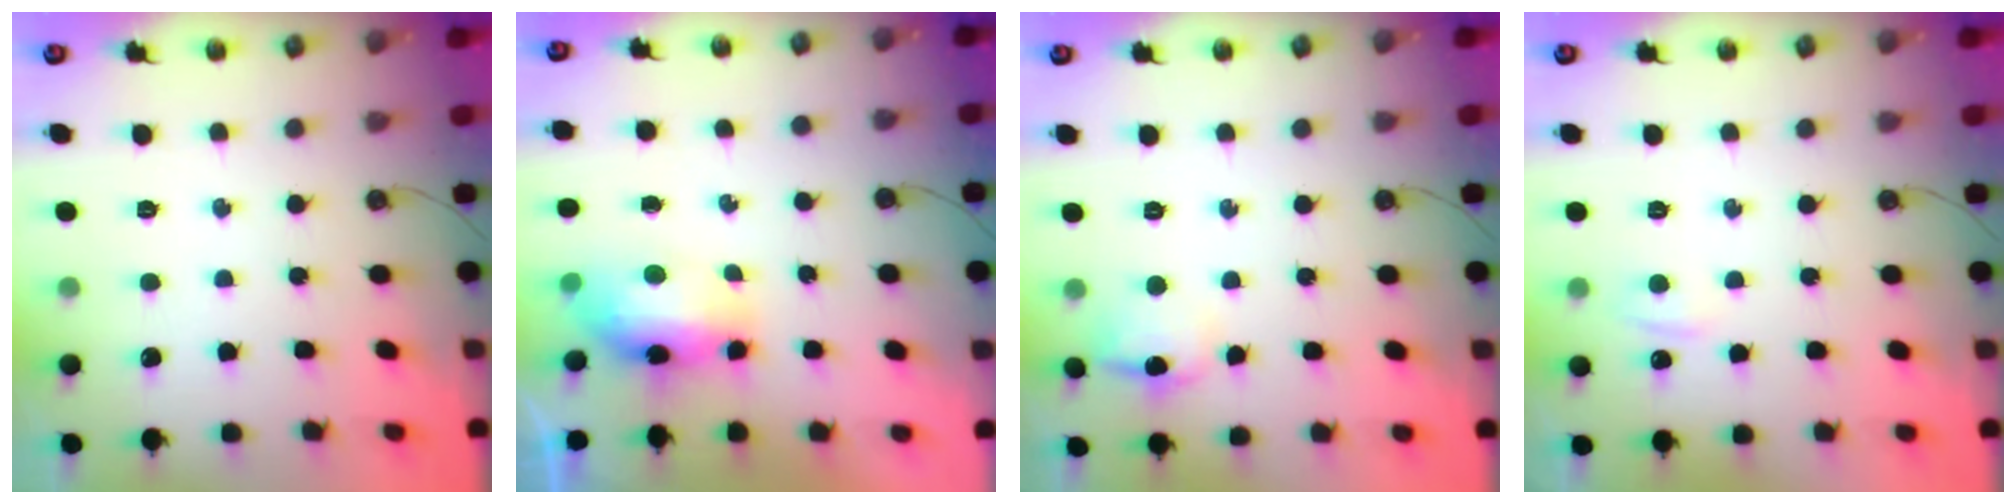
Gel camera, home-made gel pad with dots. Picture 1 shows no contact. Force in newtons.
{"total": 9.0, "press": 8.8, "slide": 1.6}
{"total": 8.5, "press": 8.4, "slide": 1.2}
{"total": 4.9, "press": 4.8, "slide": 0.6}